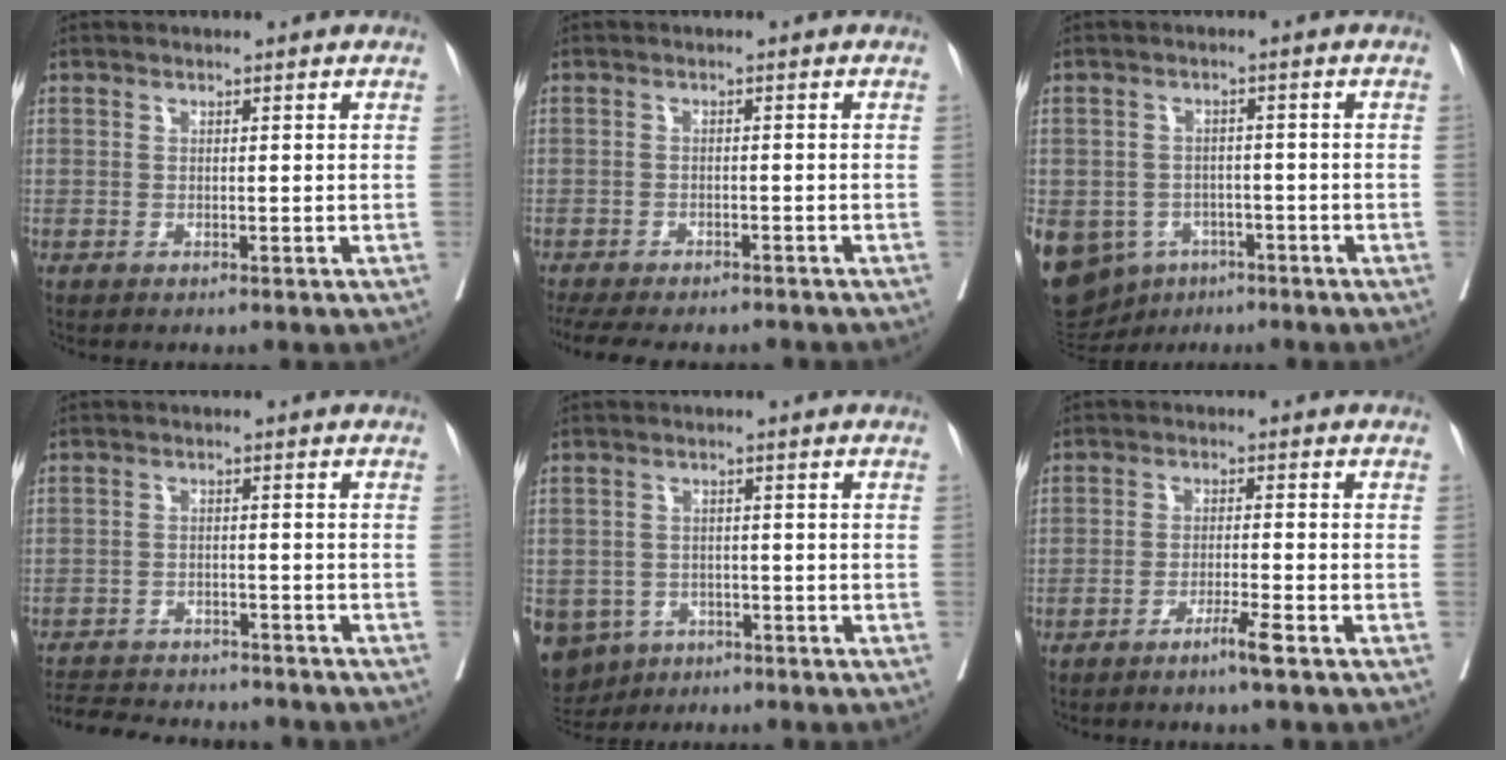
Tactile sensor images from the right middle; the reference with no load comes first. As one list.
[{"total": 12.9, "force": [-11.1, 3.7, 5.4], "torque": [-0.107, -0.010, -0.147]}, {"total": 18.6, "force": [-8.4, 14.8, 7.5], "torque": [-0.225, 0.001, -0.111]}, {"total": 14.7, "force": [-13.4, 3.6, 5.0], "torque": [-0.108, -0.004, -0.183]}, {"total": 9.6, "force": [-5.5, 7.6, 2.3], "torque": [-0.065, -0.004, -0.076]}, {"total": 4.0, "force": [-2.7, -0.6, 2.8], "torque": [-0.051, -0.007, -0.052]}]